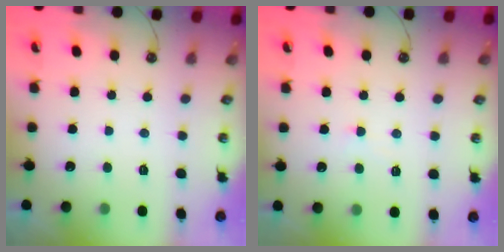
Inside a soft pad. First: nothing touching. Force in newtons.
{"total": 0.9, "press": 0.9, "slide": 0.1}